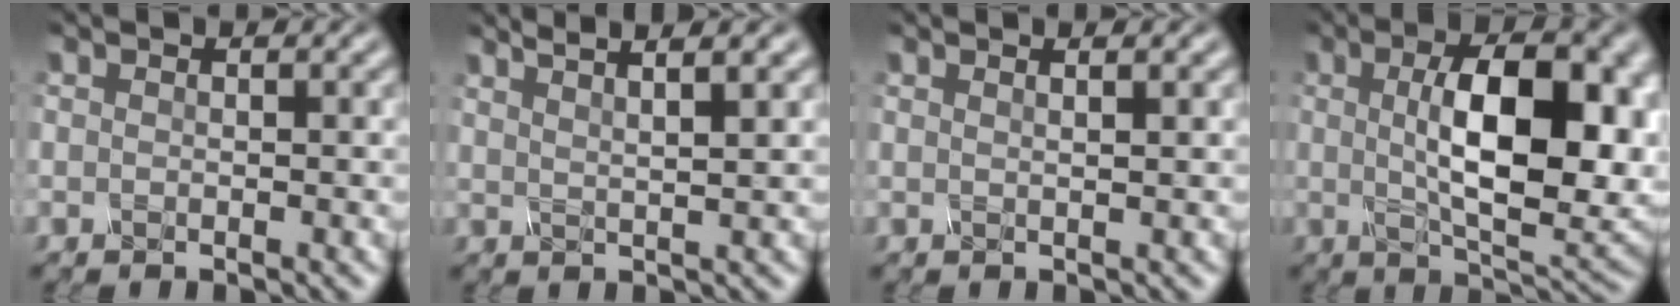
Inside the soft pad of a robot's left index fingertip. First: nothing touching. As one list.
[{"total": 5.4, "force": [3.7, 1.4, 3.7], "torque": [-0.029, 0.028, 0.023]}, {"total": 2.3, "force": [1.2, 1.0, 1.6], "torque": [0.003, 0.010, -0.012]}, {"total": 11.9, "force": [0.8, 4.9, 10.8], "torque": [-0.149, 0.000, 0.015]}]